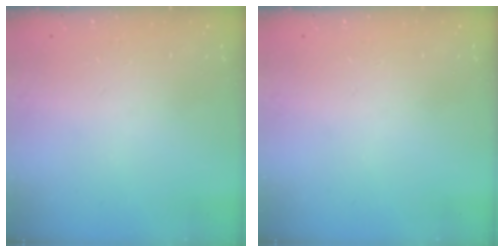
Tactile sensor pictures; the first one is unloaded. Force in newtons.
{"total": 0.0}